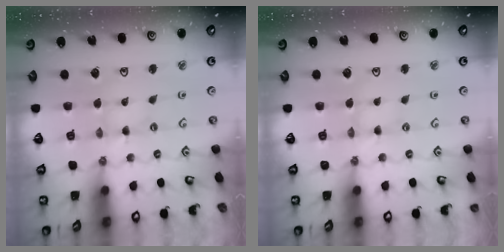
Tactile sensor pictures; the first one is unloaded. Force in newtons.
{"total": 0.0}